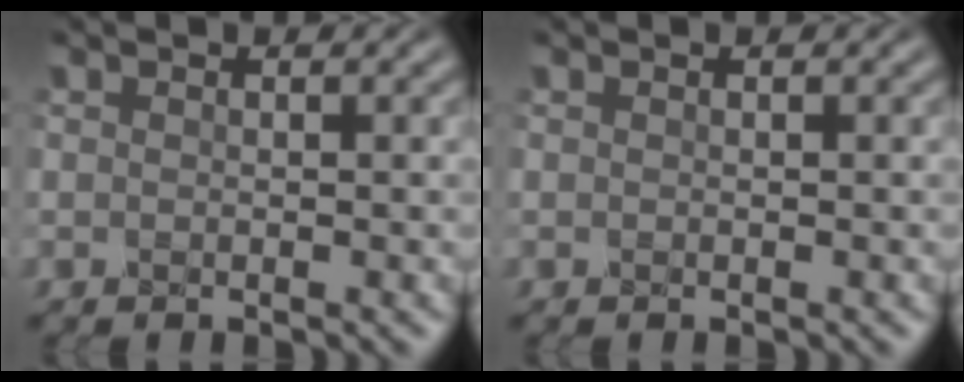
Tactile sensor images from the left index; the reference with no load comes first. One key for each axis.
{"total": 0.0}